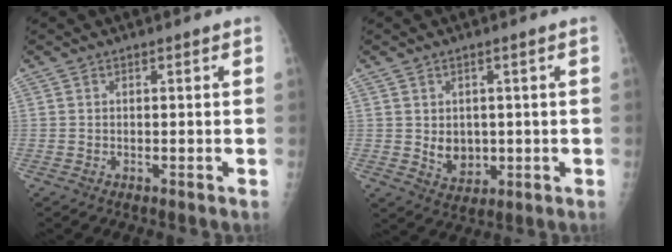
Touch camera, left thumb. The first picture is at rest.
{"total": 5.1, "force": [0.0, 4.0, 3.2], "torque": [-0.026, -0.008, 0.015]}